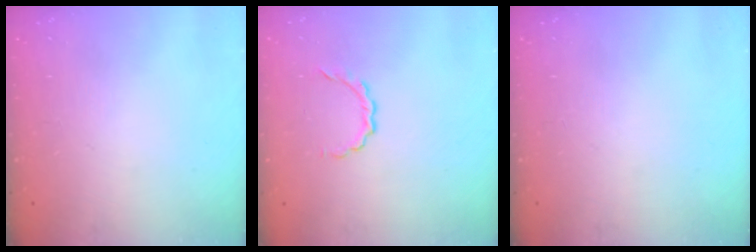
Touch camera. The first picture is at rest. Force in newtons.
{"total": 3.0, "press": 2.8, "slide": 0.9}
{"total": 0.0}